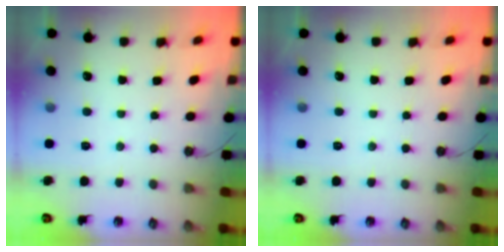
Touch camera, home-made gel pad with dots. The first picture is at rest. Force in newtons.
{"total": 0.0}